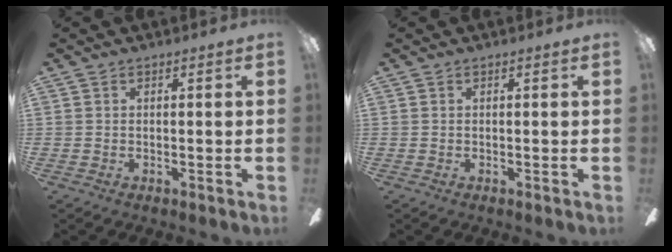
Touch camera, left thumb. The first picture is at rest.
{"total": 0.0}